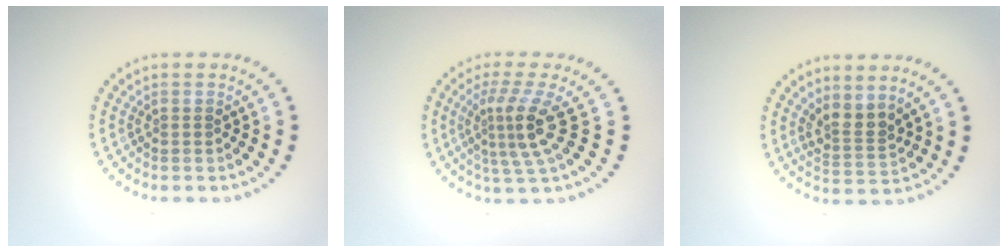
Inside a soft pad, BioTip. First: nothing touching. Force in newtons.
{"total": 3.9, "press": 2.6, "slide": 2.8}
{"total": 2.5, "press": 1.8, "slide": 1.7}